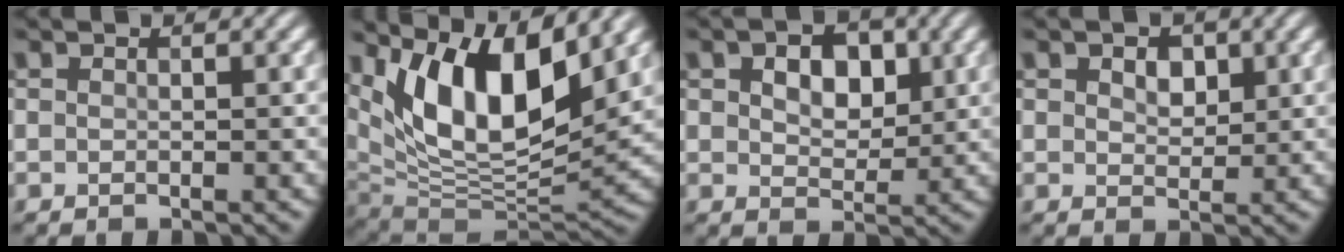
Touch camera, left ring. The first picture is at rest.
{"total": 11.9, "force": [5.5, 4.9, 9.3], "torque": [-0.157, -0.009, 0.106]}
{"total": 5.1, "force": [1.7, 3.2, 3.5], "torque": [-0.051, 0.005, 0.015]}
{"total": 2.3, "force": [0.9, 1.5, 1.4], "torque": [-0.026, 0.000, 0.015]}